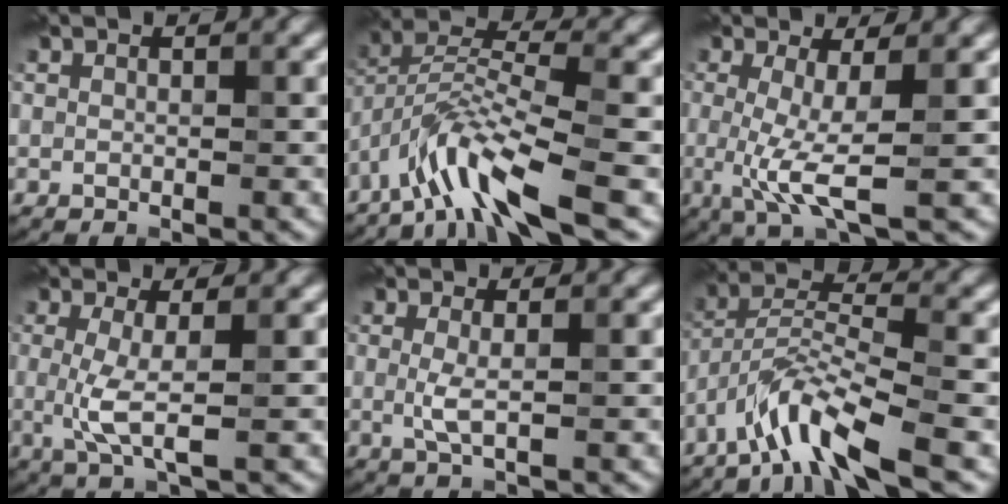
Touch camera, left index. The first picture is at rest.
{"total": 6.9, "force": [-4.6, 1.2, 5.0], "torque": [-0.096, 0.006, -0.095]}
{"total": 4.6, "force": [-0.6, 0.9, 4.5], "torque": [-0.098, -0.015, -0.011]}
{"total": 3.3, "force": [-0.1, 0.6, 3.3], "torque": [-0.074, -0.006, -0.002]}
{"total": 1.8, "force": [0.0, 0.3, 1.7], "torque": [-0.039, -0.003, -0.001]}
{"total": 6.0, "force": [-4.2, 0.9, 4.2], "torque": [-0.082, 0.006, -0.089]}